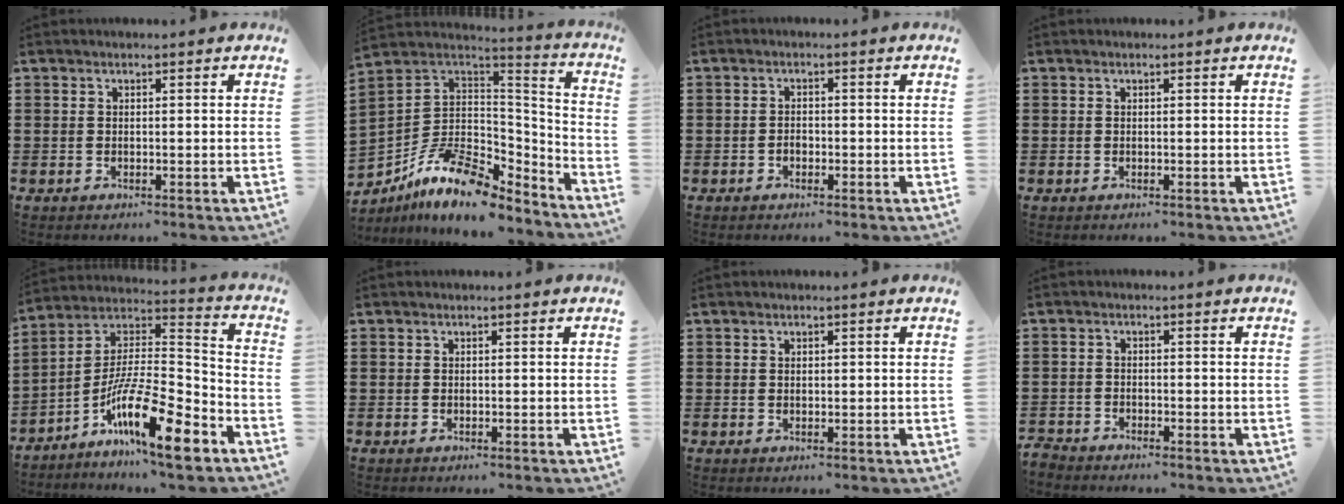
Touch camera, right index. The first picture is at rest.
{"total": 11.4, "force": [-7.4, 5.5, 6.7], "torque": [-0.151, 0.014, -0.140]}
{"total": 1.2, "force": [-0.6, 0.8, 0.7], "torque": [-0.016, 0.000, -0.012]}
{"total": 0.0}
{"total": 15.3, "force": [-9.3, 3.1, 11.8], "torque": [-0.213, 0.012, -0.165]}
{"total": 0.0}
{"total": 0.6, "force": [0.3, 0.4, 0.2], "torque": [-0.005, 0.003, 0.007]}
{"total": 2.0, "force": [-2.0, 0.2, -0.2], "torque": [-0.003, 0.003, -0.045]}